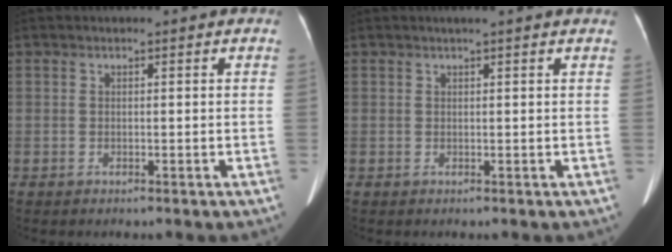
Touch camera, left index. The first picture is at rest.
{"total": 2.4, "force": [2.0, -0.3, 1.4], "torque": [-0.018, 0.019, 0.026]}